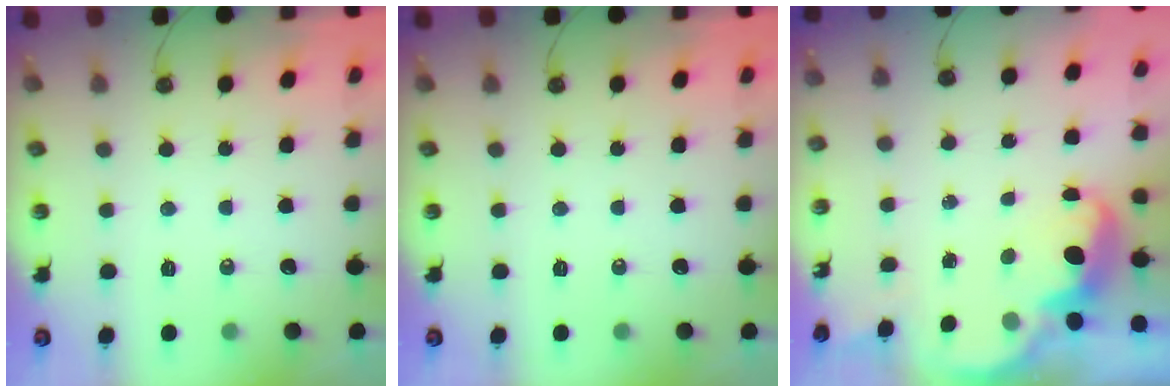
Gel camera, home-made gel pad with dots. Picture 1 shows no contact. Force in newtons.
{"total": 0.0}
{"total": 2.4, "press": 2.4, "slide": 0.6}